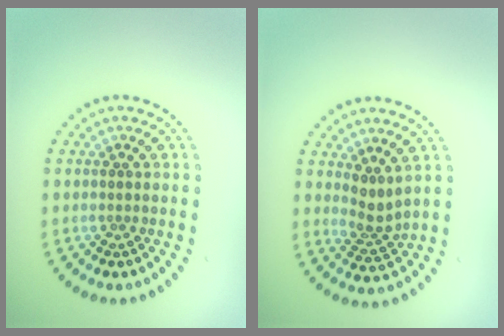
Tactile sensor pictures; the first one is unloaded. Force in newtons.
{"total": 2.2, "press": 1.5, "slide": 1.6}